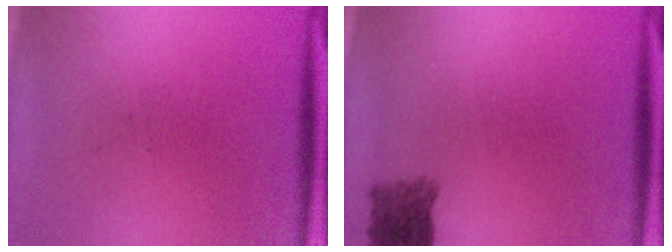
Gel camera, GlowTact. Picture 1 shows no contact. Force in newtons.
{"total": 3.1}